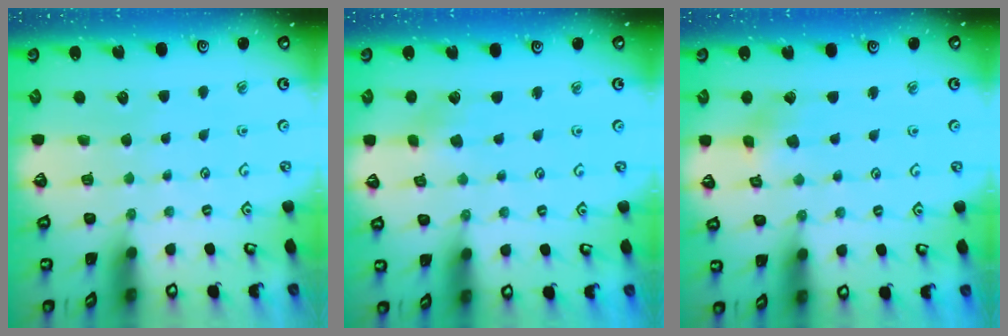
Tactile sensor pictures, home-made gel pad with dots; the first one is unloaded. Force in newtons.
{"total": 2.7, "press": 2.7, "slide": 0.4}
{"total": 2.6, "press": 2.5, "slide": 0.3}